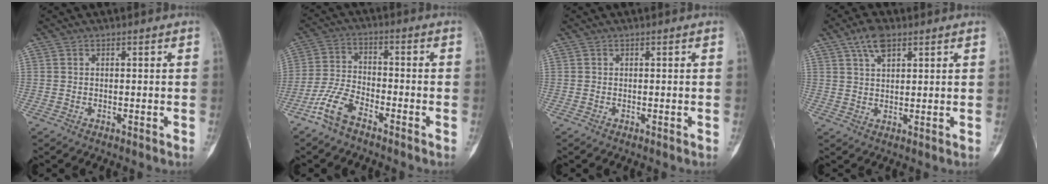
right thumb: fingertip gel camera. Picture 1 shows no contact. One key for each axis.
{"total": 7.1, "fx": -4.9, "fy": 2.8, "fz": 4.3, "tx": -0.099, "ty": 0.024, "tz": -0.104}
{"total": 0.0}
{"total": 5.3, "fx": 3.1, "fy": 2.6, "fz": 3.4, "tx": -0.054, "ty": -0.005, "tz": 0.058}